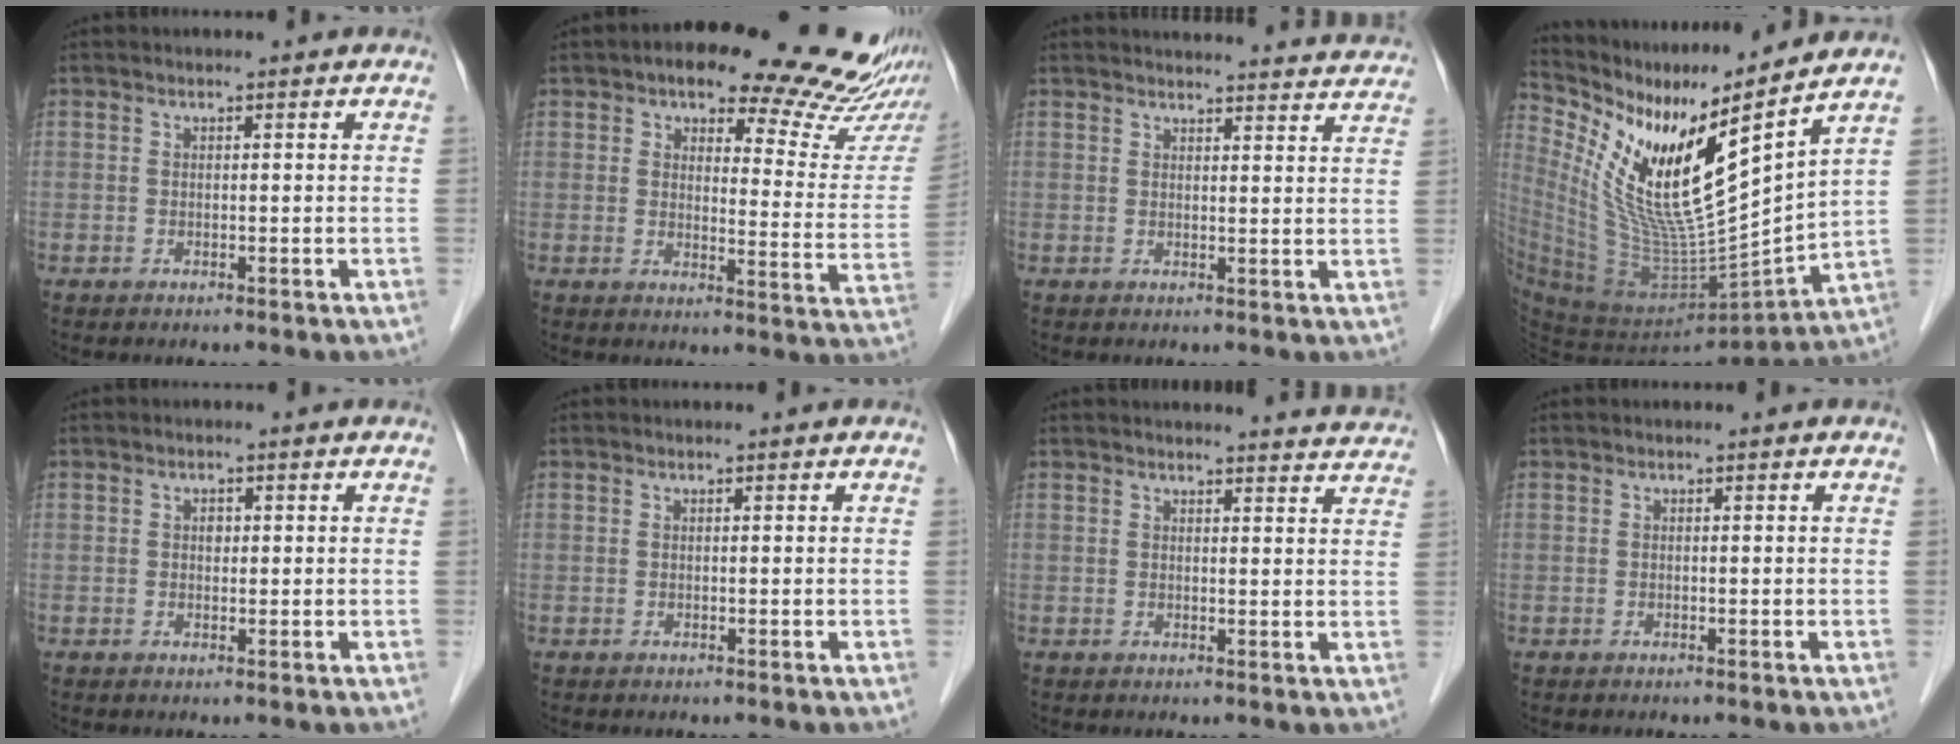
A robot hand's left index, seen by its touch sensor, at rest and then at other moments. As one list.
[{"total": 19.2, "force": [15.9, 5.9, 9.0], "torque": [-0.080, -0.028, 0.169]}, {"total": 17.8, "force": [17.3, 1.9, 3.3], "torque": [-0.028, -0.017, 0.193]}, {"total": 19.2, "force": [10.6, 1.8, 15.9], "torque": [-0.292, -0.014, 0.199]}, {"total": 1.1, "force": [0.2, 0.9, 0.7], "torque": [-0.012, 0.003, 0.003]}, {"total": 0.0}, {"total": 8.2, "force": [8.2, 0.4, 0.9], "torque": [0.001, -0.016, 0.070]}, {"total": 0.0}]